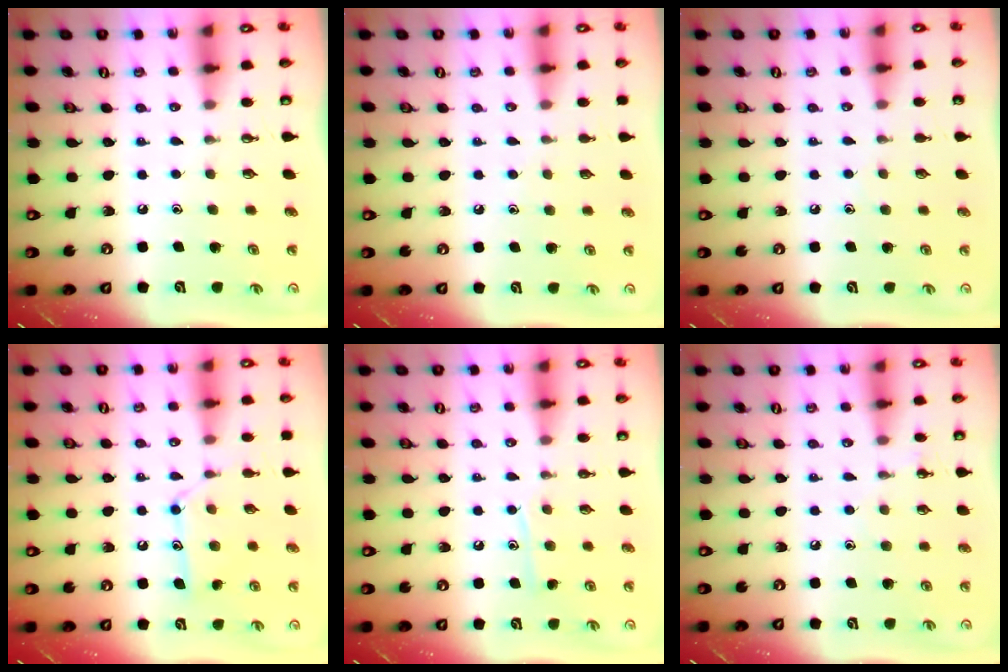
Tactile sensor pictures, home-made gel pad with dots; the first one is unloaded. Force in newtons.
{"total": 3.9, "press": 3.9, "slide": 0.4}
{"total": 3.0, "press": 2.9, "slide": 0.4}
{"total": 12.0, "press": 12.0, "slide": 0.5}
{"total": 6.9, "press": 6.9, "slide": 0.2}
{"total": 4.8, "press": 4.8, "slide": 0.5}